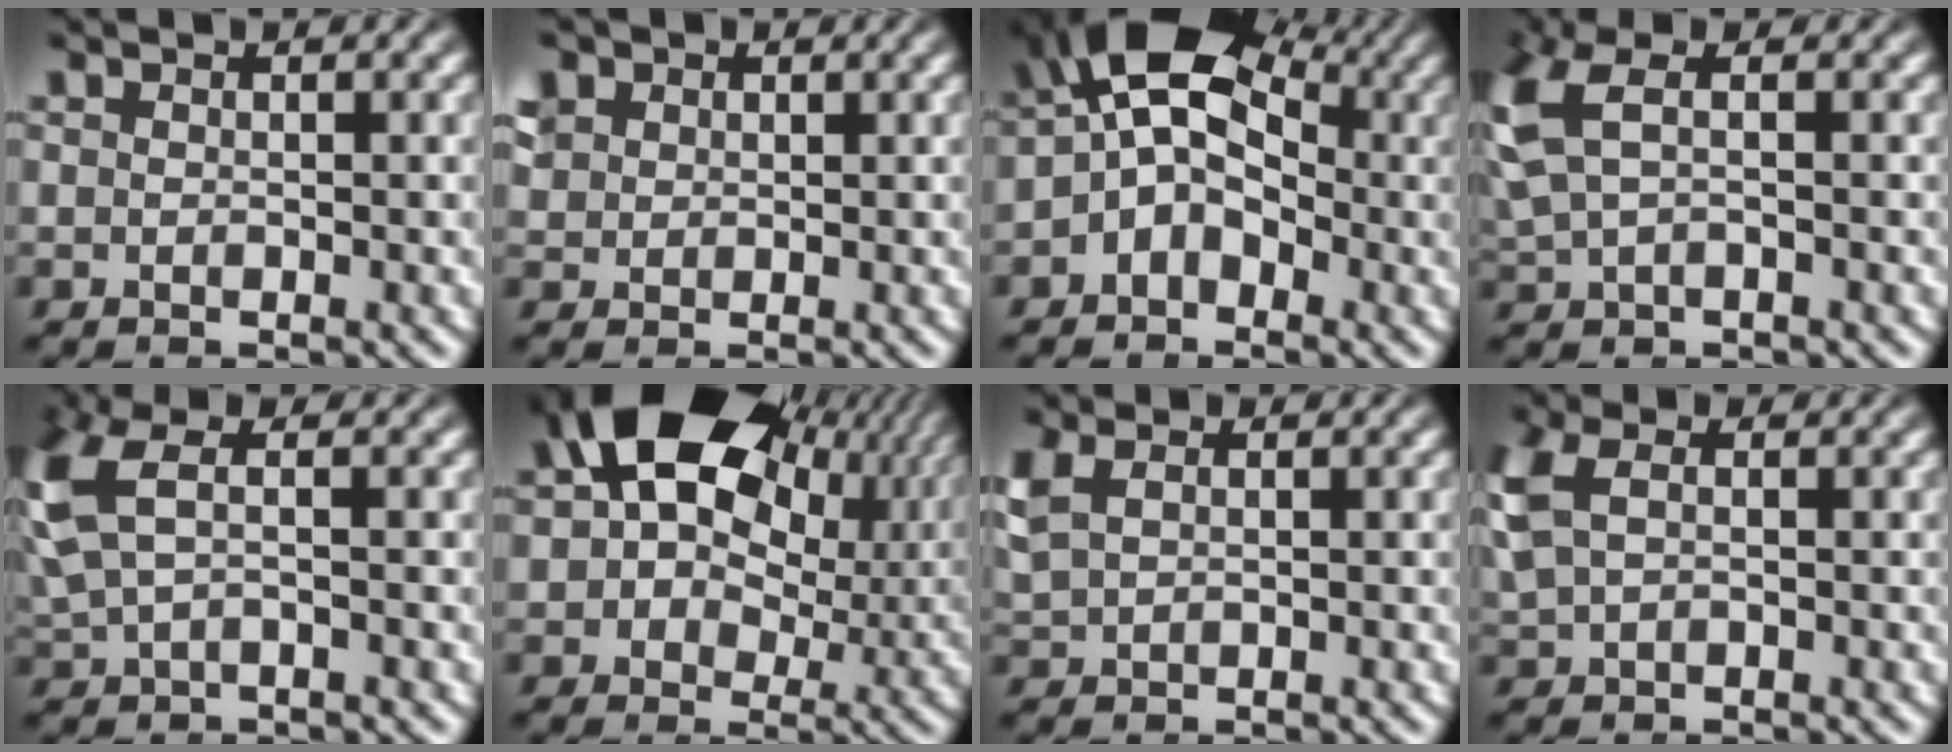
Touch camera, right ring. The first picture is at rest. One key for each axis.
{"total": 3.1, "fx": 1.3, "fy": 2.6, "fz": 1.2, "tx": -0.029, "ty": 0.002, "tz": 0.028}
{"total": 14.4, "fx": 2.5, "fy": 10.4, "fz": 9.6, "tx": -0.141, "ty": 0.014, "tz": 0.013}
{"total": 5.5, "fx": 1.0, "fy": 3.9, "fz": 3.8, "tx": -0.104, "ty": 0.006, "tz": 0.018}
{"total": 6.2, "fx": 1.1, "fy": 4.3, "fz": 4.3, "tx": -0.114, "ty": 0.008, "tz": 0.018}
{"total": 18.0, "fx": 4.3, "fy": 12.2, "fz": 12.4, "tx": -0.196, "ty": 0.016, "tz": 0.054}
{"total": 2.5, "fx": 0.8, "fy": 1.9, "fz": 1.4, "tx": -0.039, "ty": 0.001, "tz": 0.023}
{"total": 3.0, "fx": 0.6, "fy": 2.1, "fz": 2.0, "tx": -0.067, "ty": -0.001, "tz": 0.018}